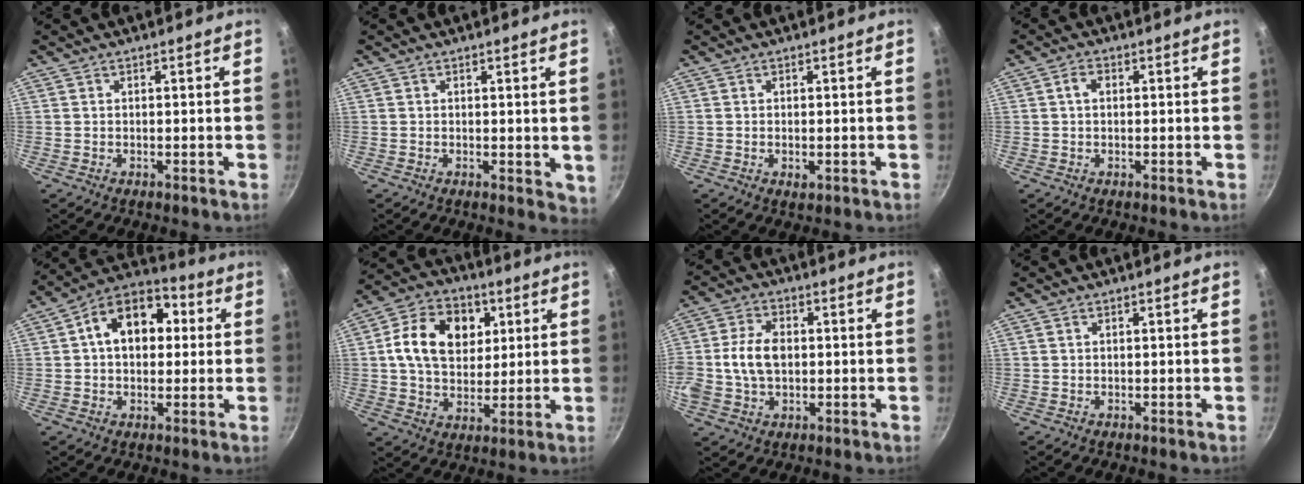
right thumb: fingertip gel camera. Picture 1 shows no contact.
{"total": 3.0, "force": [0.8, 1.8, 2.3], "torque": [-0.023, -0.003, 0.013]}
{"total": 1.6, "force": [-0.3, 0.9, 1.3], "torque": [-0.021, -0.003, -0.004]}
{"total": 2.2, "force": [0.3, 1.6, 1.6], "torque": [-0.026, 0.005, 0.003]}
{"total": 14.1, "force": [2.4, 9.9, 9.7], "torque": [-0.108, 0.029, 0.018]}
{"total": 15.5, "force": [4.0, 11.4, 9.7], "torque": [-0.137, 0.002, 0.057]}
{"total": 10.0, "force": [-0.1, 6.8, 7.3], "torque": [-0.137, 0.021, -0.009]}
{"total": 0.0}